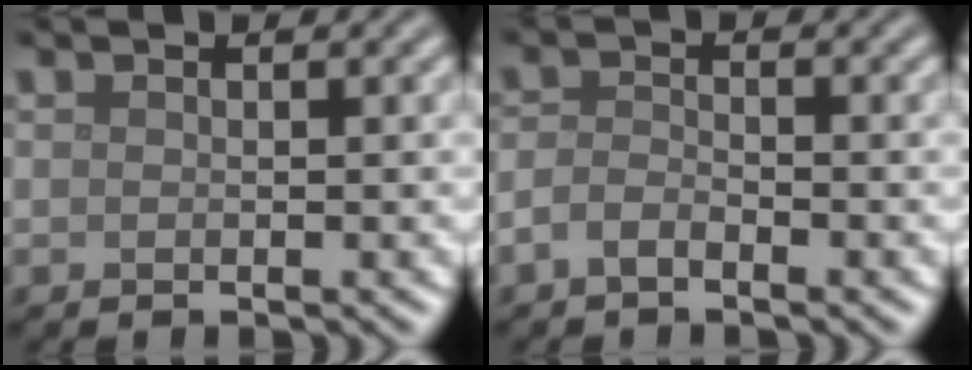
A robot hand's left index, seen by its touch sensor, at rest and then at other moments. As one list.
[{"total": 1.6, "force": [-1.1, 0.7, 1.0], "torque": [-0.023, 0.003, -0.027]}]